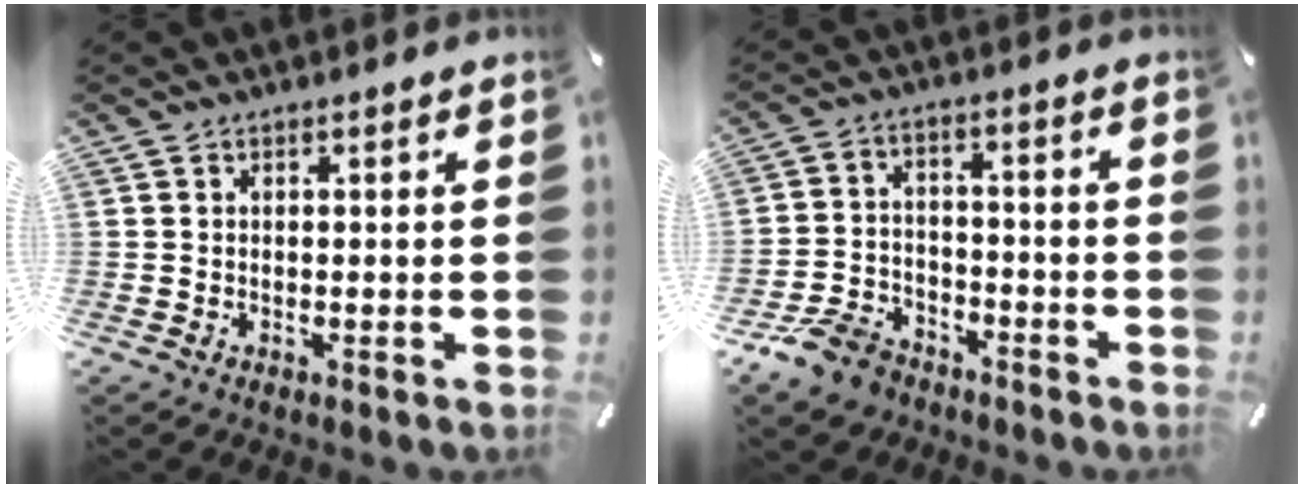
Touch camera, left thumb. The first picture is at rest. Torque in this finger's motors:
{"motor_torque": [-0.50, 0.62, 0.18, 0.21, 0.02]}